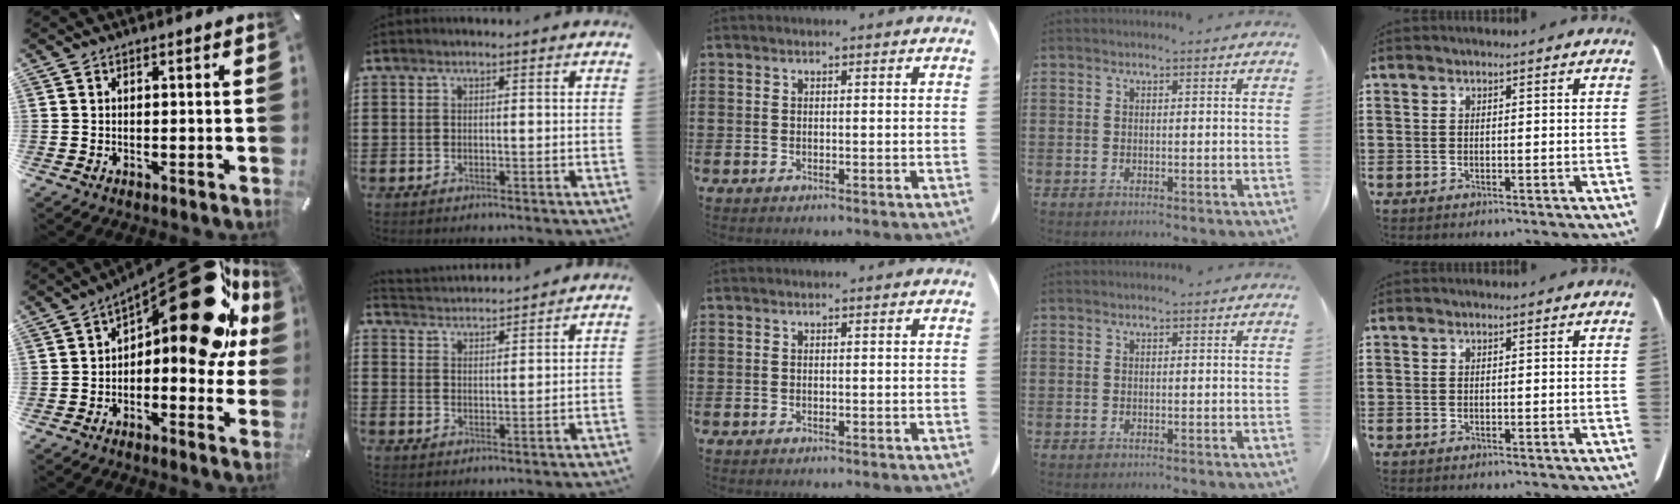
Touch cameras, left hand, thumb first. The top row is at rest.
{"thumb": {"total": 26.8, "force": [9.2, 12.6, 21.8], "torque": [-0.255, -0.076, 0.163]}, "index": {"total": 3.1, "force": [3.1, -0.2, -0.5], "torque": [-0.004, -0.018, 0.054]}}